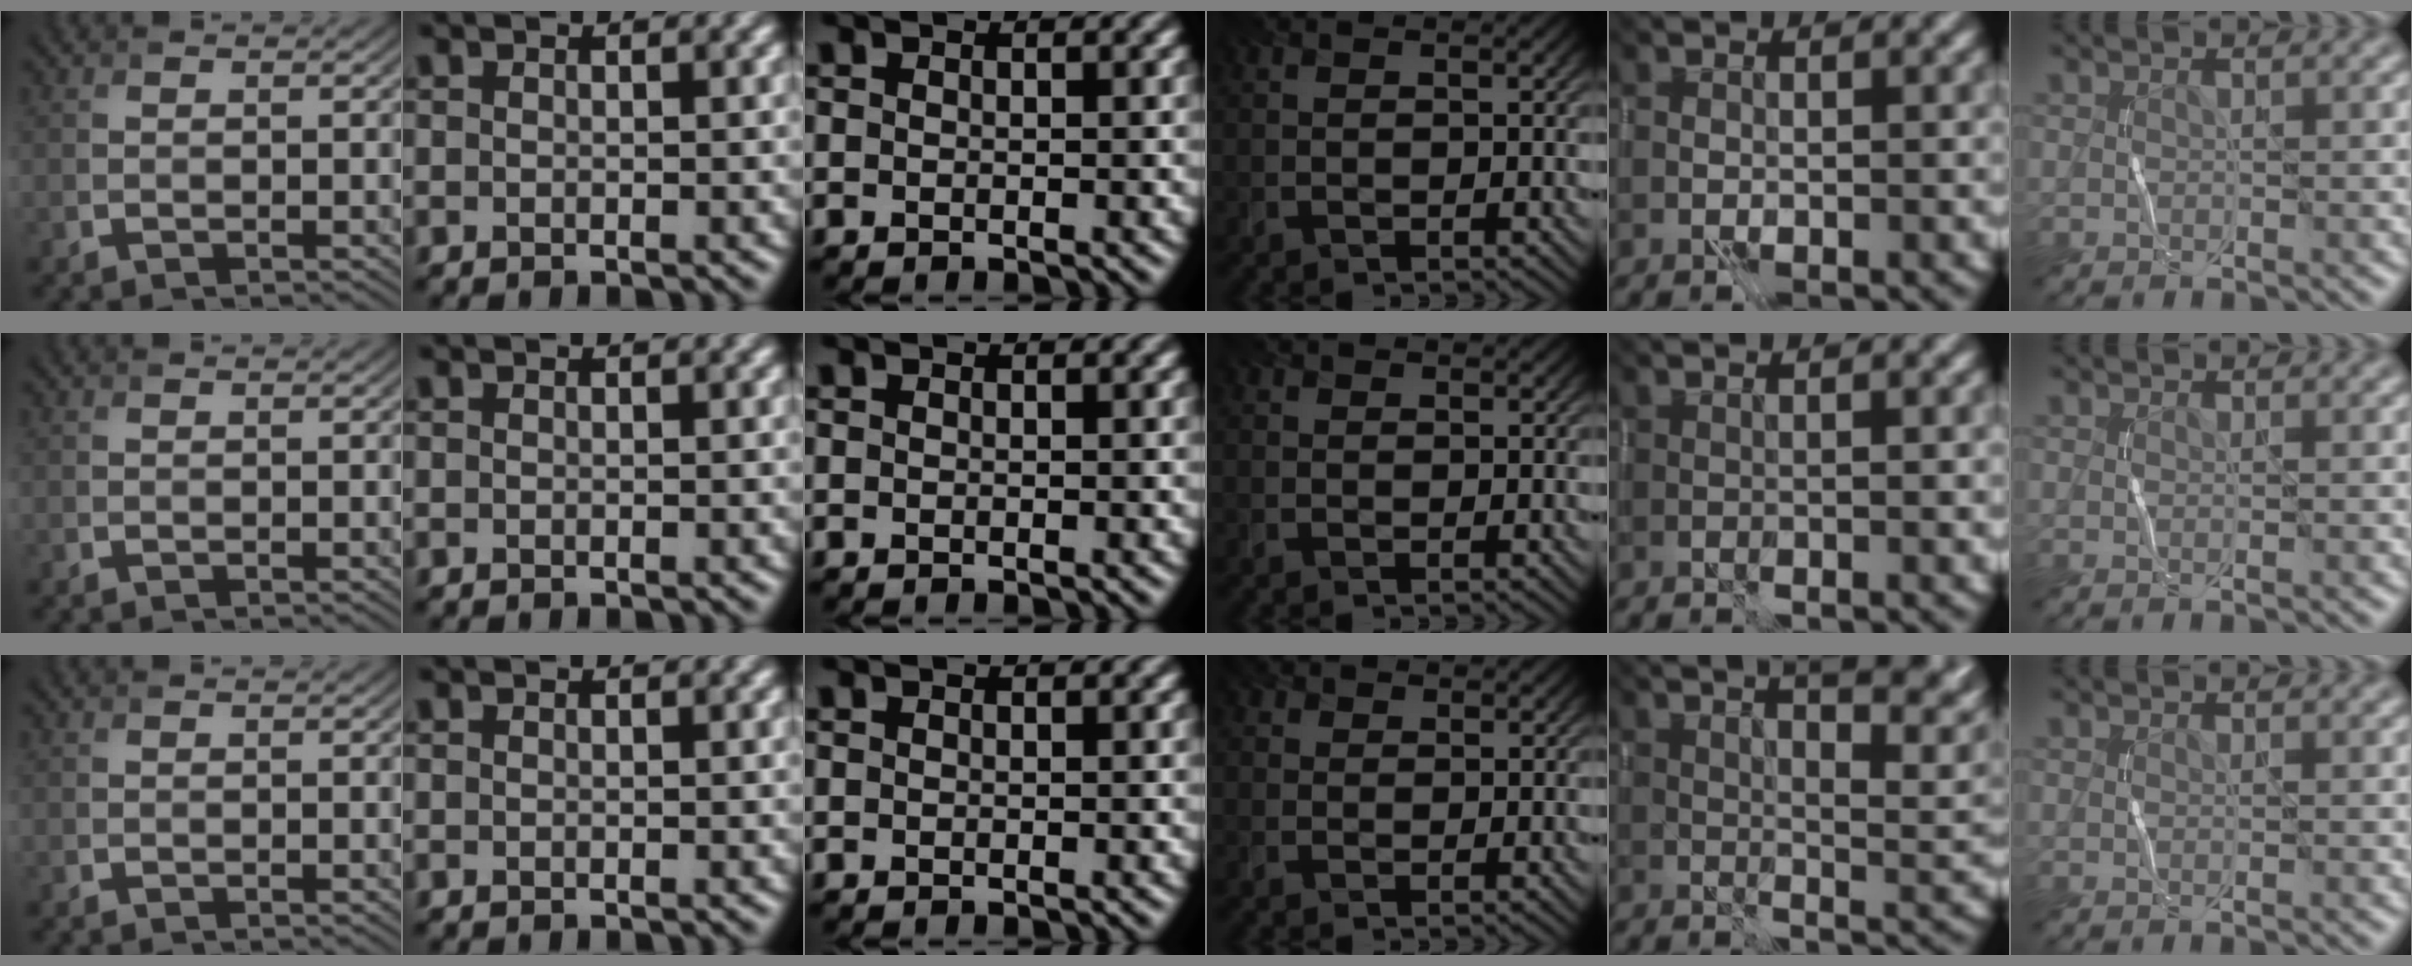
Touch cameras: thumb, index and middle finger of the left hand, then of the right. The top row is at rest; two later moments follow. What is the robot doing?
{"motion": "wrap", "object": "cellophane"}